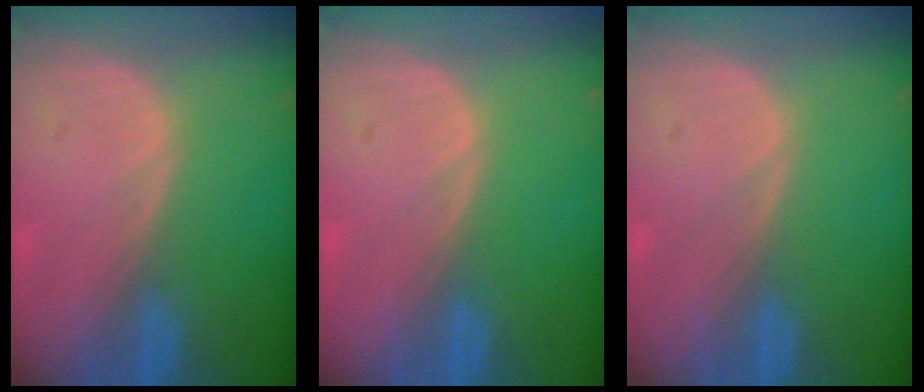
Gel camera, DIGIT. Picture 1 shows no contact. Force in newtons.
{"total": 0.0}
{"total": 0.0}